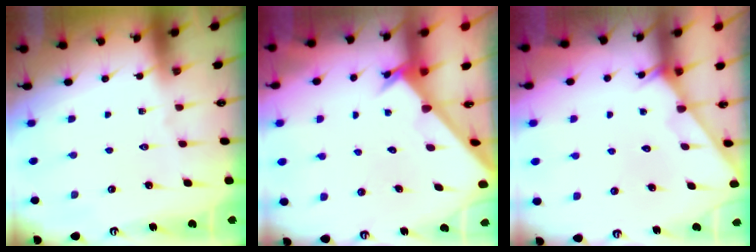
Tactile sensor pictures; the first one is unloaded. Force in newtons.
{"total": 2.4, "press": 2.4, "slide": 0.2}
{"total": 2.7, "press": 2.7, "slide": 0.2}